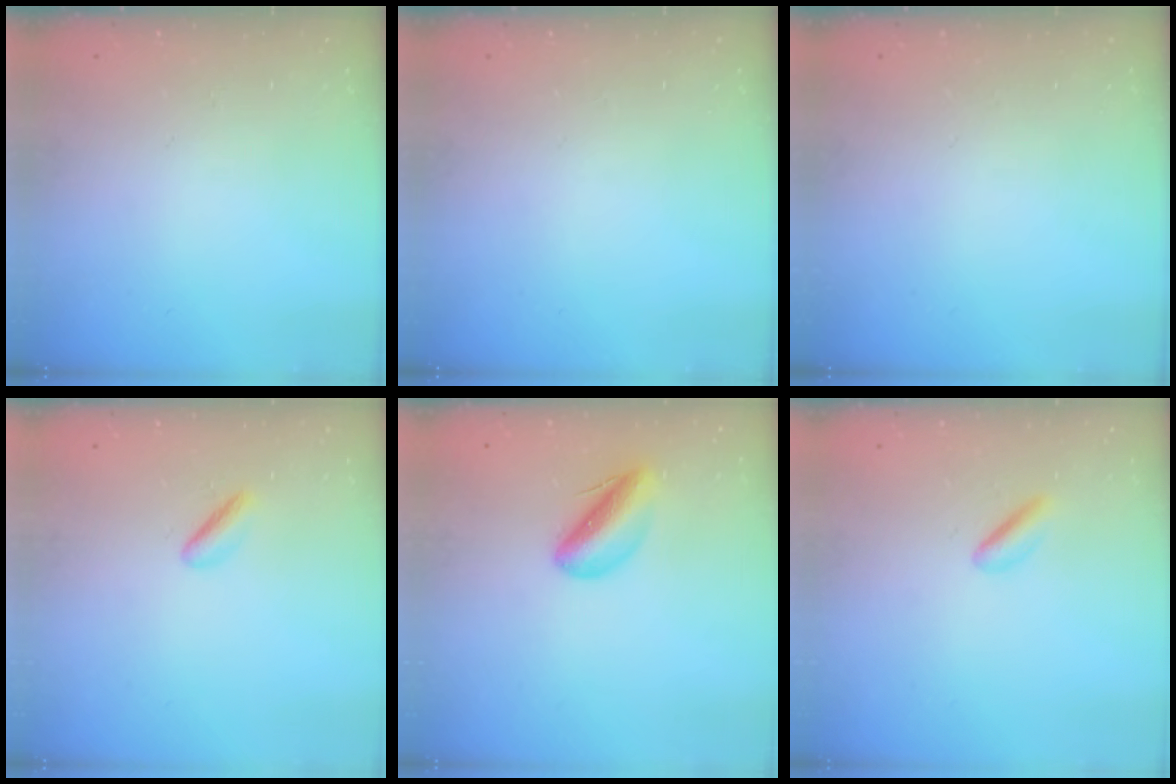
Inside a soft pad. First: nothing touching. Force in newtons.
{"total": 0.0}
{"total": 0.0}
{"total": 2.1, "press": 1.9, "slide": 0.9}
{"total": 7.4, "press": 7.1, "slide": 2.0}
{"total": 2.5, "press": 2.3, "slide": 1.0}